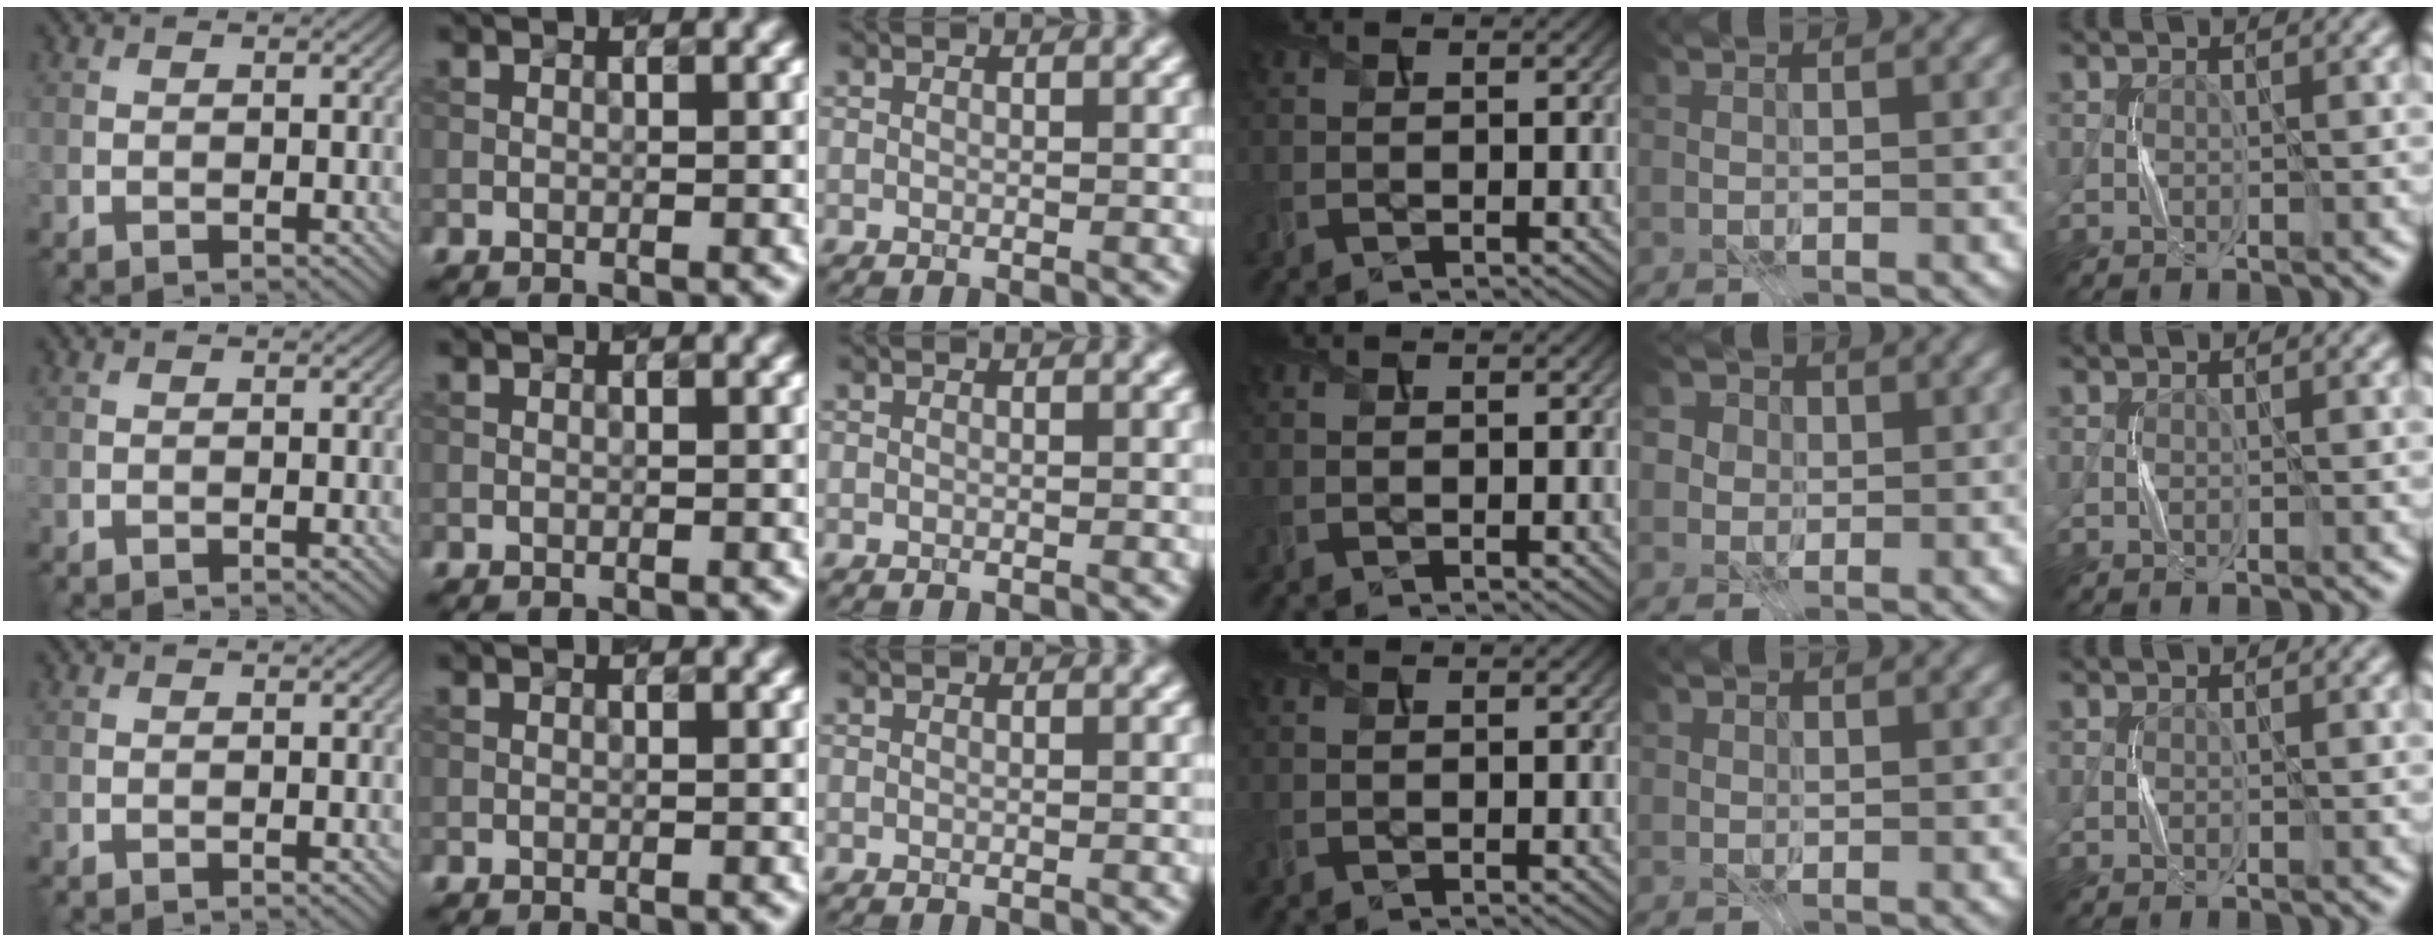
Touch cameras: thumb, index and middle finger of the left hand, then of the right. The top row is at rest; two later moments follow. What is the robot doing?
{"motion": "press", "object": "calculator"}